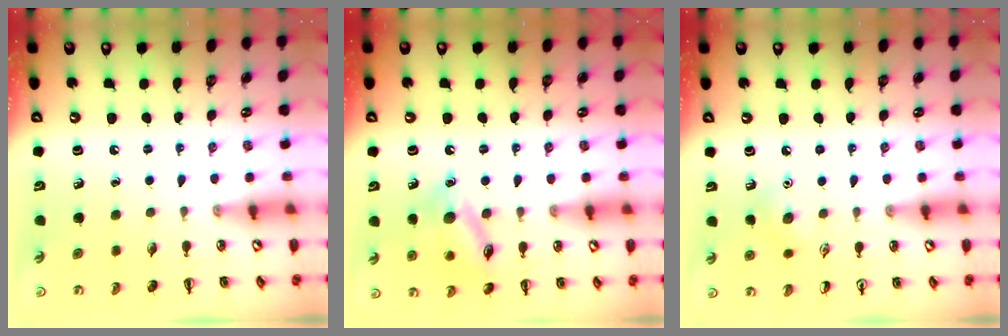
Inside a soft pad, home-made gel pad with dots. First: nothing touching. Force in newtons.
{"total": 12.8, "press": 12.8, "slide": 0.8}
{"total": 6.8, "press": 6.6, "slide": 1.6}